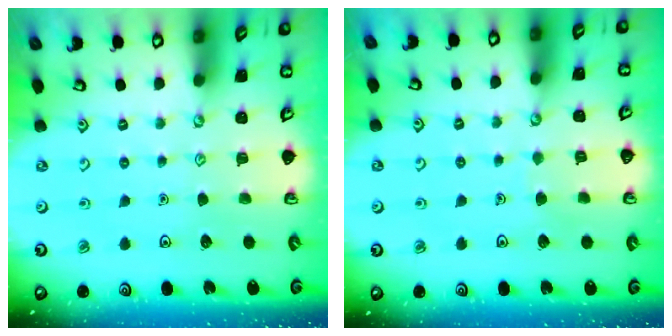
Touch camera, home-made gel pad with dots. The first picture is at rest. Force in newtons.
{"total": 2.4, "press": 2.4, "slide": 0.2}